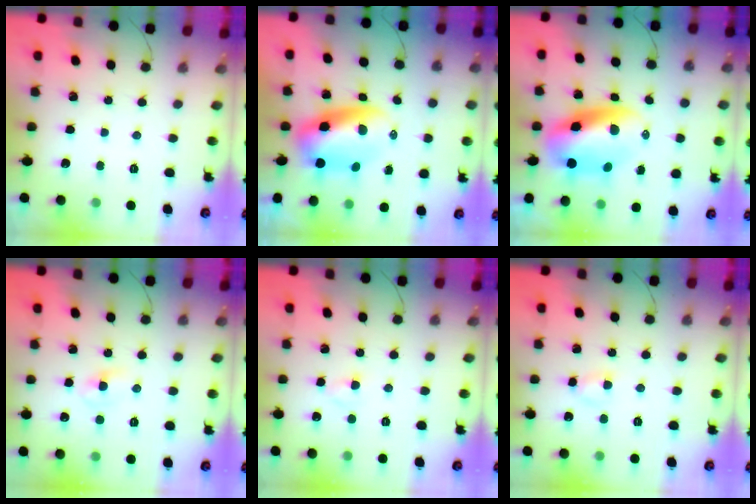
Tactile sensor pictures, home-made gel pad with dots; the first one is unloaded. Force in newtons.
{"total": 8.0, "press": 7.7, "slide": 2.0}
{"total": 10.9, "press": 10.5, "slide": 2.9}
{"total": 2.7, "press": 2.4, "slide": 1.1}
{"total": 2.2, "press": 2.0, "slide": 0.9}
{"total": 3.6, "press": 3.4, "slide": 1.3}